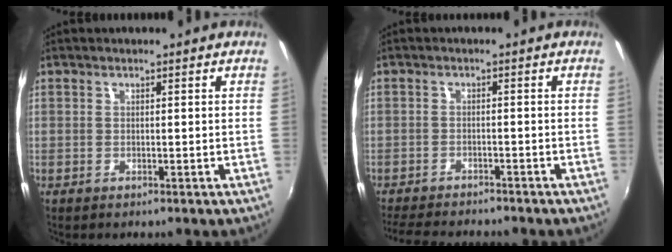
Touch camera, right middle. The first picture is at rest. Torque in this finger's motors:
{"motor_torque": [1.00, -1.14, 0.14, 0.06]}